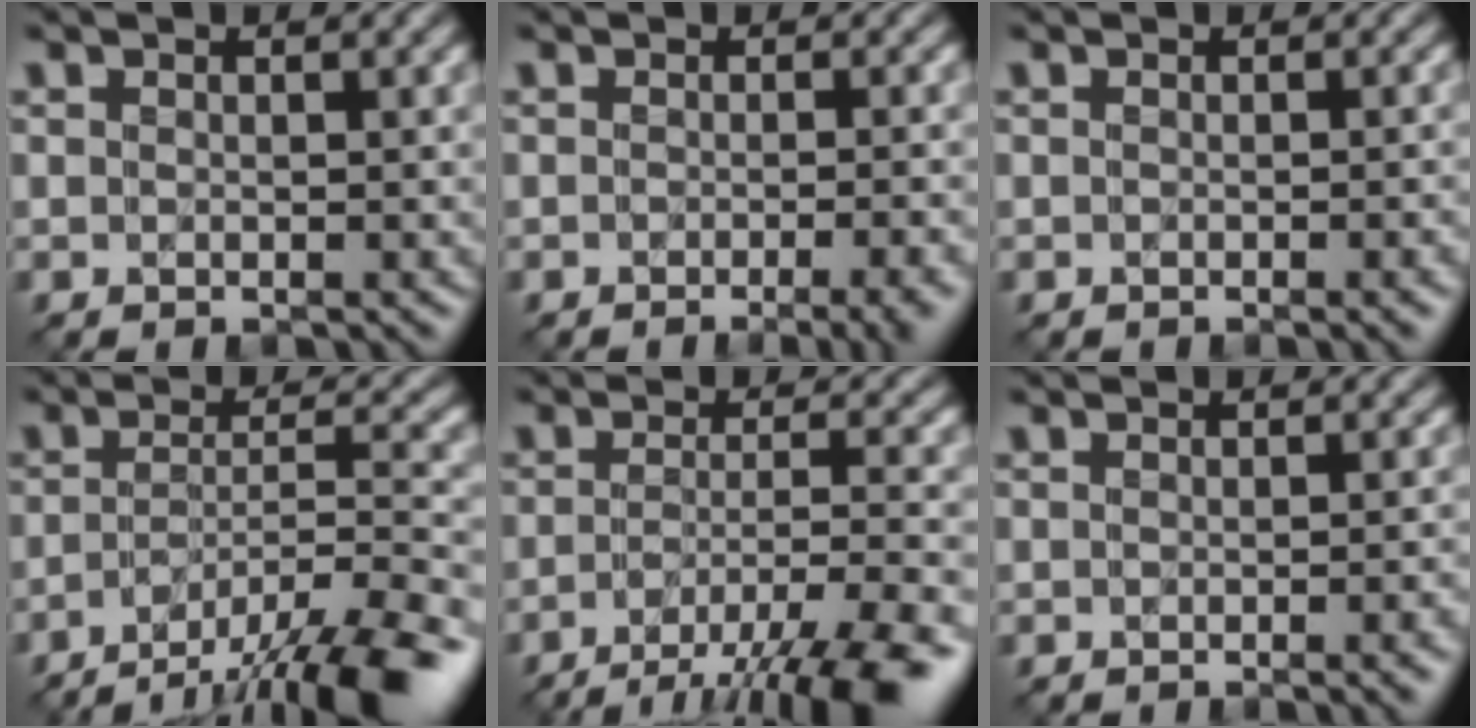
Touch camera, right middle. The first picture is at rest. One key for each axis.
{"total": 4.2, "fx": -1.7, "fy": 1.3, "fz": 3.7, "tx": -0.016, "ty": 0.000, "tz": -0.014}
{"total": 2.0, "fx": -0.6, "fy": 0.6, "fz": 1.8, "tx": -0.008, "ty": 0.003, "tz": -0.004}
{"total": 10.2, "fx": -7.0, "fy": 2.0, "fz": 7.1, "tx": -0.116, "ty": 0.004, "tz": -0.103}
{"total": 9.3, "fx": -6.0, "fy": 1.9, "fz": 6.8, "tx": -0.103, "ty": -0.006, "tz": -0.090}
{"total": 2.7, "fx": -0.7, "fy": 0.8, "fz": 2.4, "tx": -0.010, "ty": 0.004, "tz": -0.003}